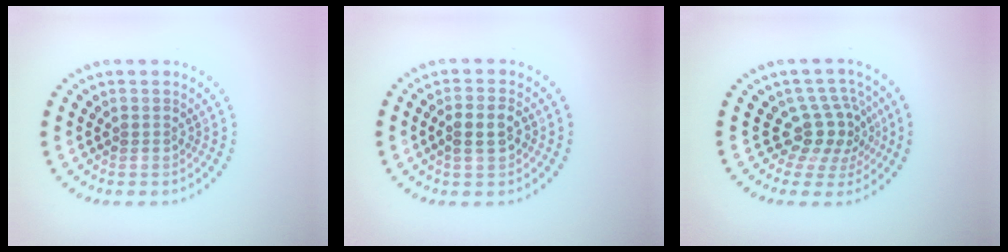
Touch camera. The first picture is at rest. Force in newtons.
{"total": 2.7, "press": 2.6, "slide": 0.6}
{"total": 3.9, "press": 2.9, "slide": 2.6}